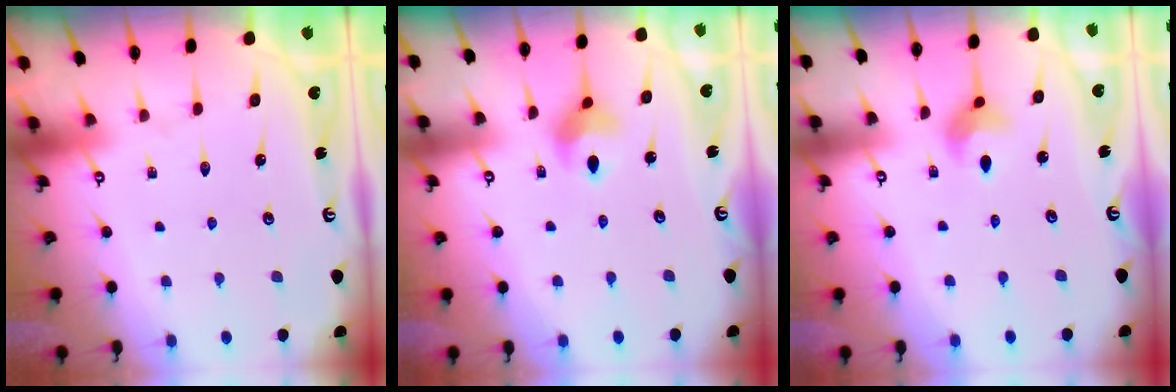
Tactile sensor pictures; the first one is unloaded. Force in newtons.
{"total": 6.5, "press": 6.5, "slide": 0.5}
{"total": 4.9, "press": 4.9, "slide": 0.5}